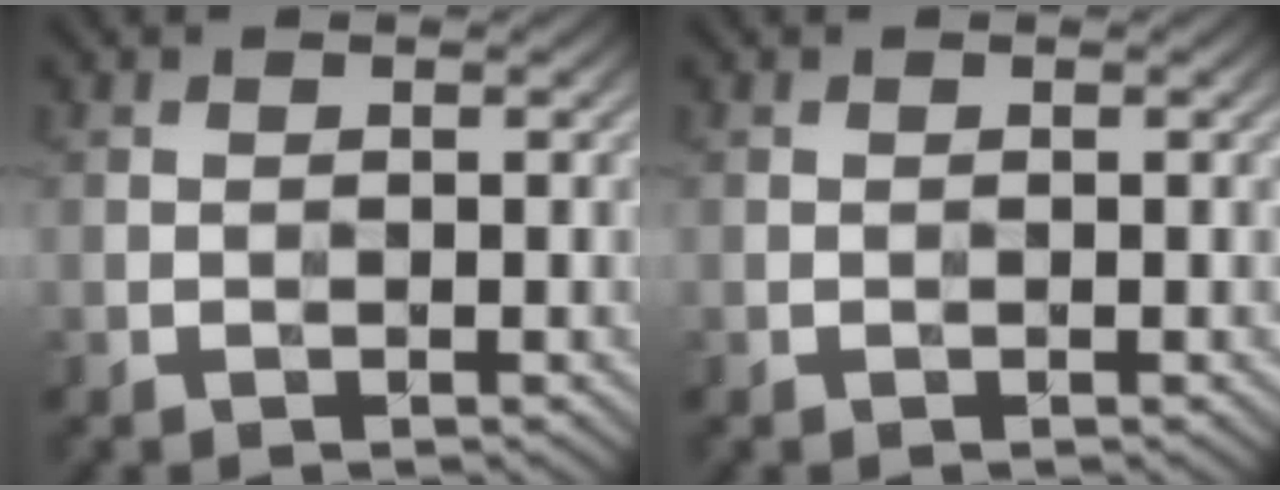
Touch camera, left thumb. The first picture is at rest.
{"total": 0.0}